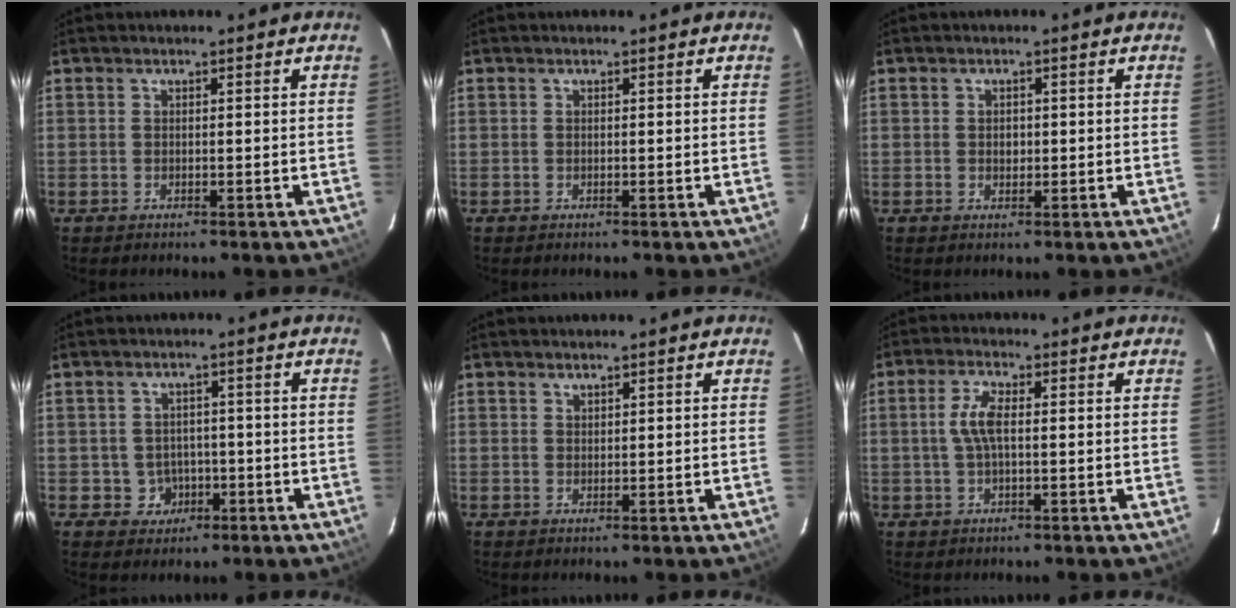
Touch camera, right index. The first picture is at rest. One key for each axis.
{"total": 0.0}
{"total": 1.4, "fx": -0.1, "fy": 1.2, "fz": 0.7, "tx": -0.008, "ty": 0.002, "tz": -0.001}
{"total": 4.4, "fx": -1.4, "fy": 4.2, "fz": 0.5, "tx": -0.021, "ty": 0.015, "tz": -0.008}
{"total": 0.8, "fx": 0.7, "fy": 0.2, "fz": 0.0, "tx": 0.000, "ty": 0.001, "tz": 0.015}
{"total": 4.6, "fx": 0.2, "fy": 1.4, "fz": 4.3, "tx": -0.088, "ty": 0.005, "tz": 0.006}